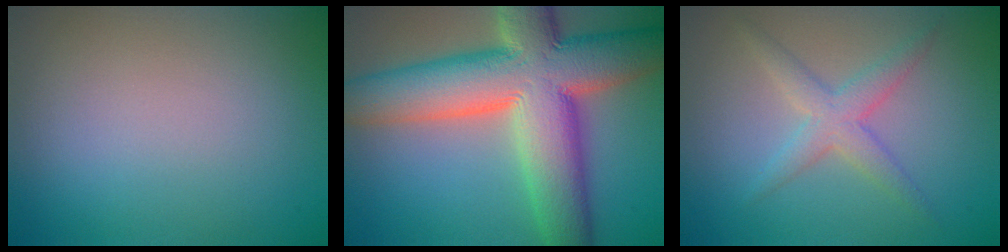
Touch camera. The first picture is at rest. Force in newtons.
{"total": 14.2, "press": 14.2, "slide": 1.2}
{"total": 2.8, "press": 2.8, "slide": 0.1}